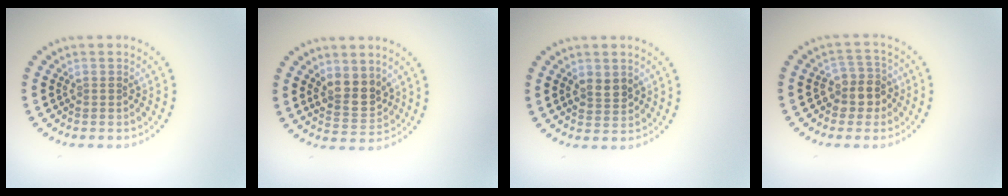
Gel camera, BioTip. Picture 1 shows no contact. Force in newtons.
{"total": 3.3, "press": 3.1, "slide": 1.2}
{"total": 2.1, "press": 2.0, "slide": 0.5}
{"total": 2.8, "press": 2.5, "slide": 1.3}